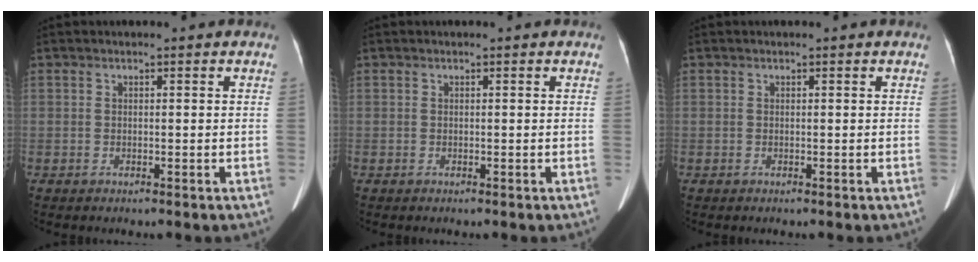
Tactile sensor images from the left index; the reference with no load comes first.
{"total": 0.0}
{"total": 0.0}